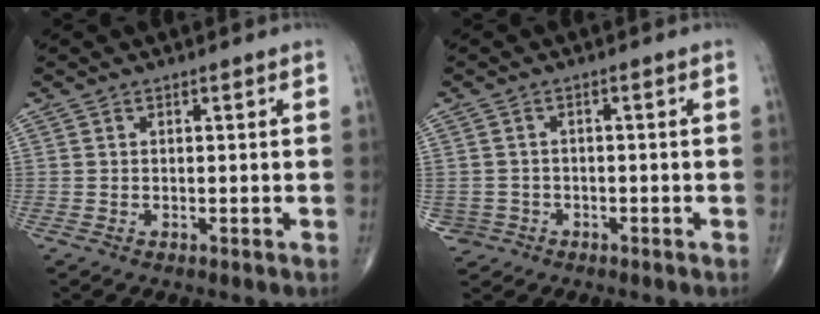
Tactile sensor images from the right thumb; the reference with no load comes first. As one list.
[{"total": 3.0, "force": [-1.1, 2.8, -0.1], "torque": [0.011, 0.010, -0.018]}]